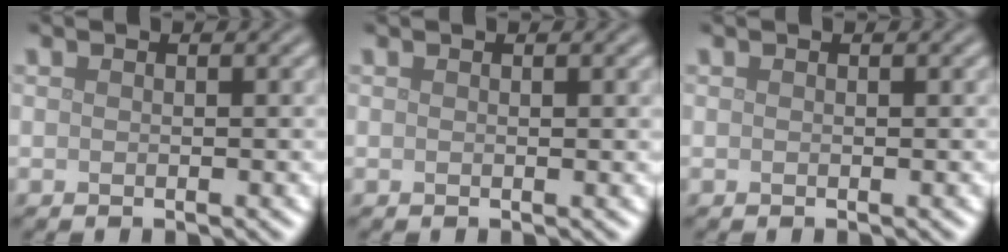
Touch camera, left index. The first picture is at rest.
{"total": 0.6, "force": [0.2, 0.1, 0.5], "torque": [-0.005, 0.004, 0.004]}
{"total": 0.0}